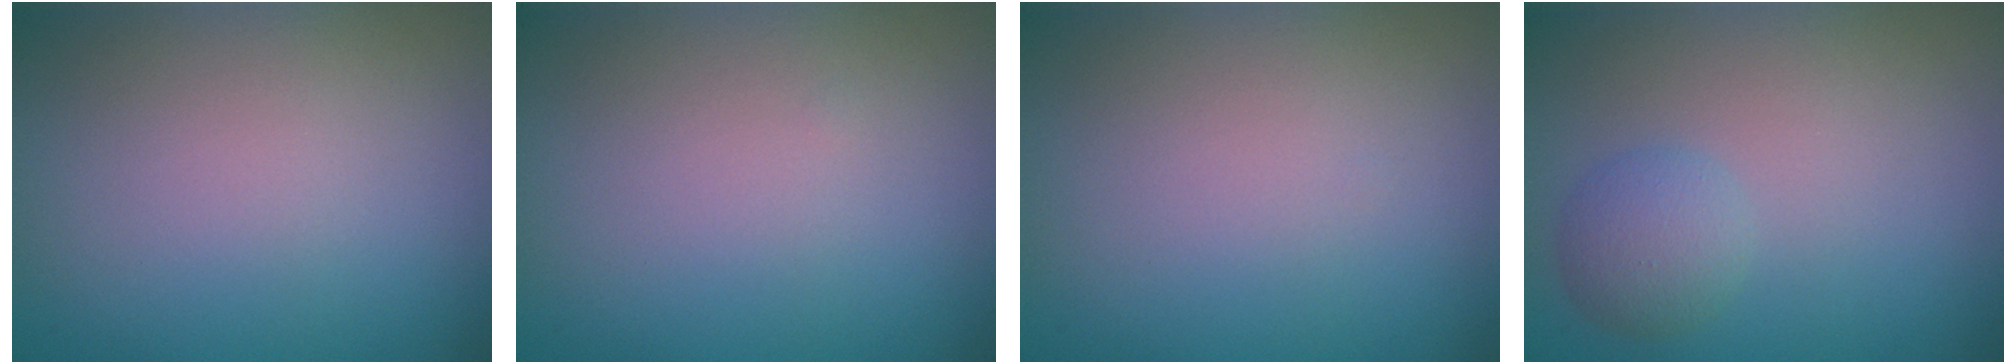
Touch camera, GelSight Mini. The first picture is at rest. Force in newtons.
{"total": 0.0}
{"total": 0.0}
{"total": 2.2, "press": 2.2, "slide": 0.1}